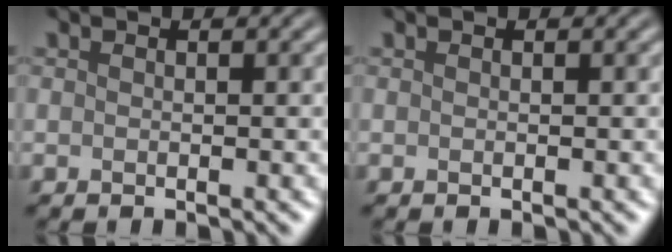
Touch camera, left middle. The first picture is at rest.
{"total": 0.0}